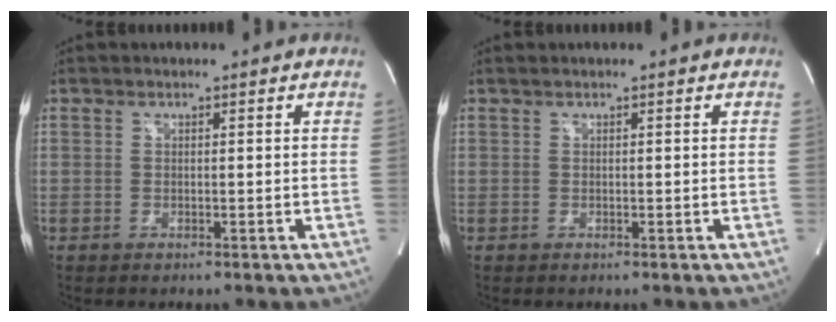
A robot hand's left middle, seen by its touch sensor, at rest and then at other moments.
{"total": 0.0}